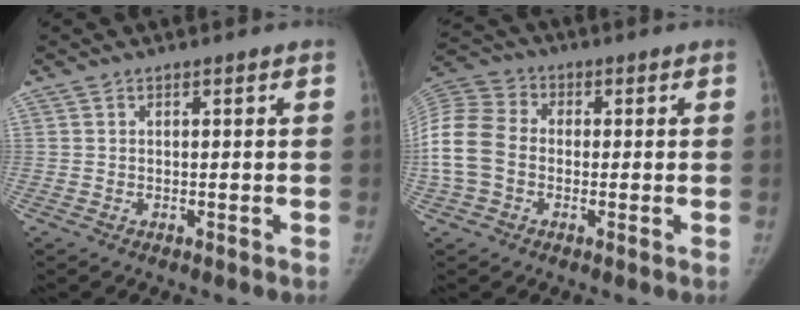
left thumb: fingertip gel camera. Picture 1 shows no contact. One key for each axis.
{"total": 12.0, "fx": -1.6, "fy": 9.3, "fz": 7.4, "tx": -0.159, "ty": 0.028, "tz": -0.039}